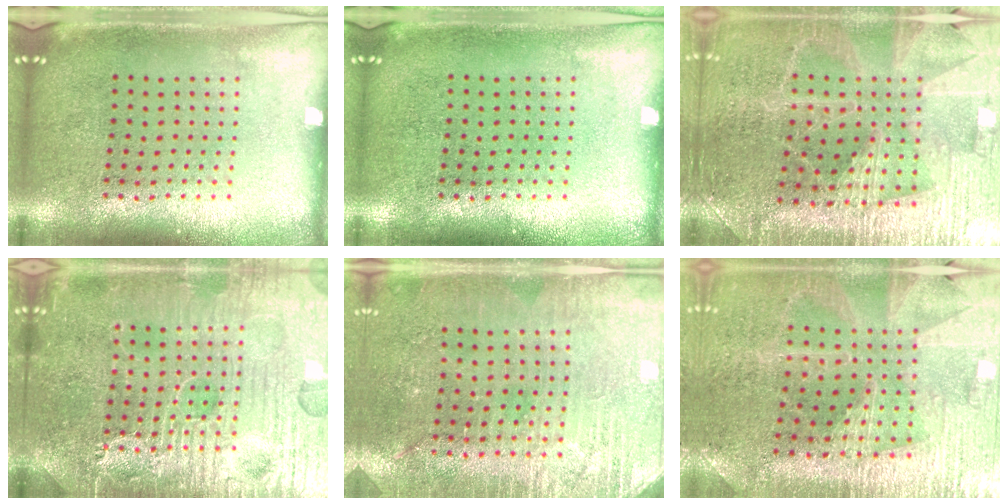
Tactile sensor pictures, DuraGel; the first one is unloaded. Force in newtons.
{"total": 0.0}
{"total": 3.4, "press": 3.3, "slide": 0.7}
{"total": 7.9, "press": 7.8, "slide": 0.9}
{"total": 2.8, "press": 2.8, "slide": 0.4}
{"total": 2.3, "press": 2.3, "slide": 0.5}